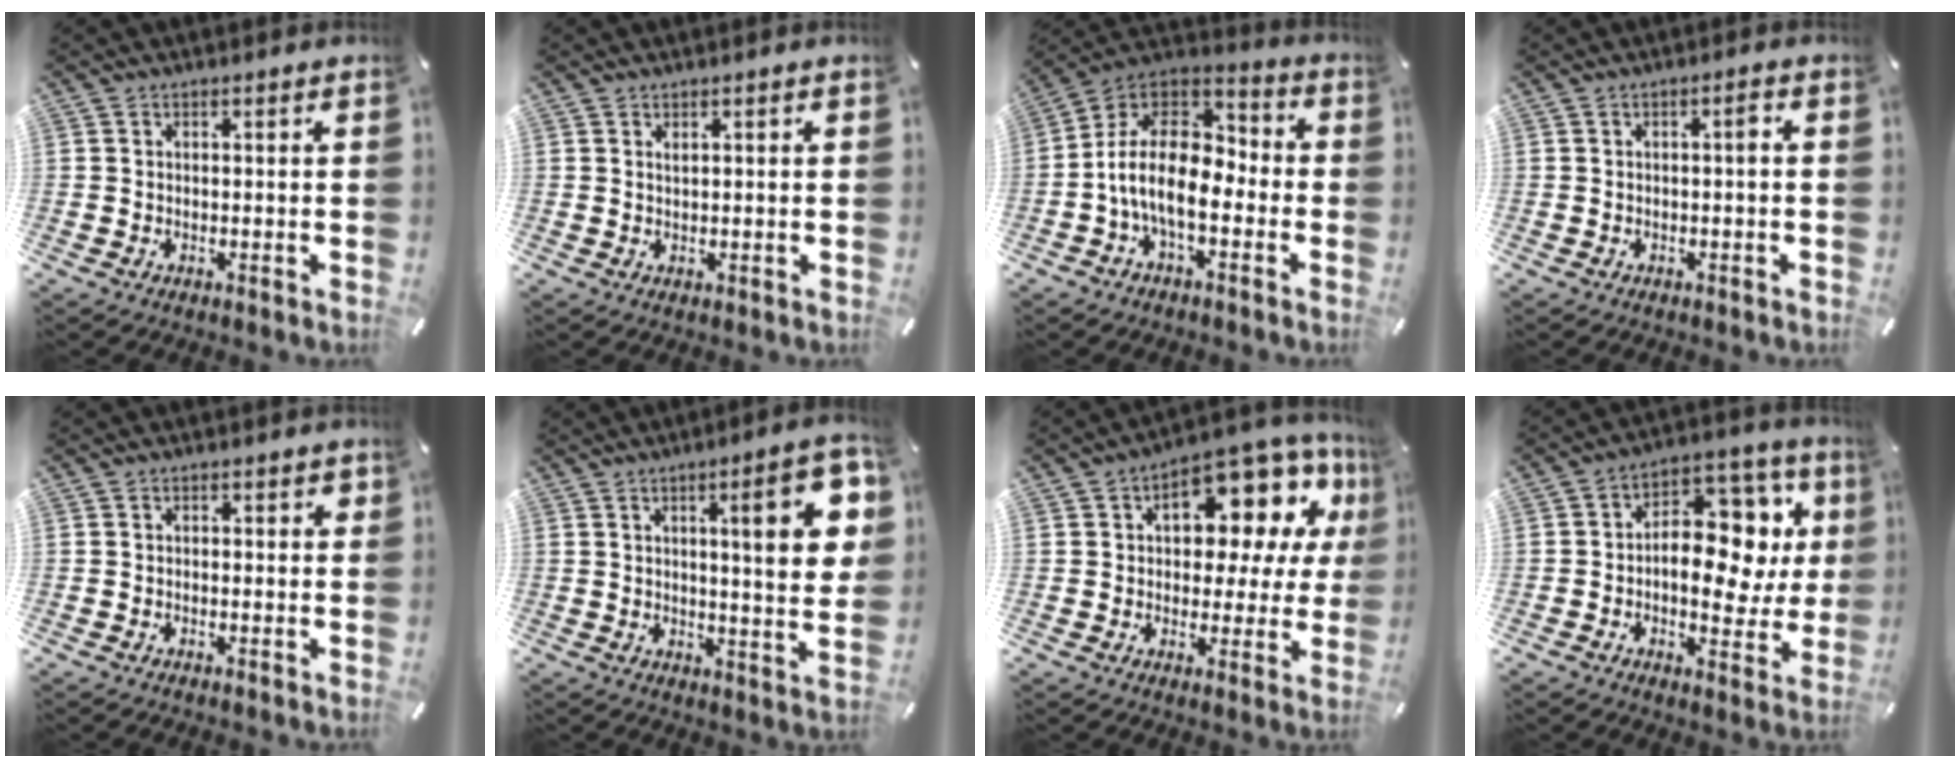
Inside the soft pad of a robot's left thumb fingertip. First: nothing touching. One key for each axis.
{"total": 0.8, "fx": 0.5, "fy": 0.3, "fz": 0.6, "tx": -0.012, "ty": -0.001, "tz": 0.009}
{"total": 14.2, "fx": -4.9, "fy": 7.9, "fz": 10.8, "tx": -0.228, "ty": 0.013, "tz": -0.089}
{"total": 1.9, "fx": -0.3, "fy": 0.3, "fz": 1.8, "tx": -0.035, "ty": 0.006, "tz": -0.007}
{"total": 0.8, "fx": -0.1, "fy": 0.4, "fz": 0.7, "tx": -0.013, "ty": 0.001, "tz": -0.003}
{"total": 15.8, "fx": 5.1, "fy": 3.3, "fz": 14.6, "tx": -0.208, "ty": -0.018, "tz": 0.068}
{"total": 13.6, "fx": 6.5, "fy": 7.6, "fz": 9.3, "tx": -0.119, "ty": -0.057, "tz": 0.108}
{"total": 14.9, "fx": 1.8, "fy": 9.8, "fz": 11.1, "tx": -0.133, "ty": -0.025, "tz": 0.034}